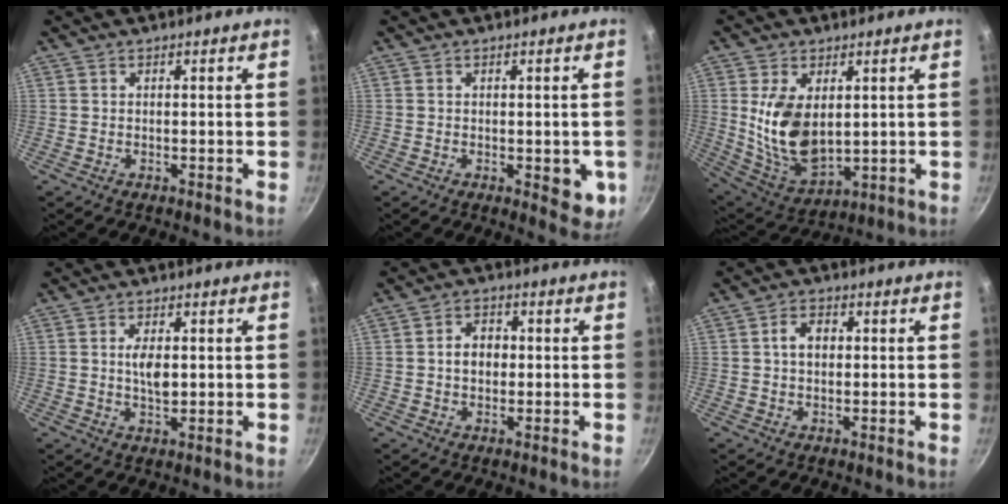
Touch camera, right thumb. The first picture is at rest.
{"total": 5.6, "force": [-1.0, 2.8, 4.8], "torque": [-0.039, -0.005, -0.011]}
{"total": 13.5, "force": [2.2, 8.0, 10.7], "torque": [-0.190, -0.028, 0.060]}
{"total": 4.5, "force": [0.5, 2.1, 3.9], "torque": [-0.066, -0.002, 0.009]}
{"total": 5.1, "force": [0.0, 4.0, 3.1], "torque": [-0.026, 0.012, -0.003]}
{"total": 4.2, "force": [0.4, 3.0, 2.9], "torque": [-0.035, 0.010, 0.003]}